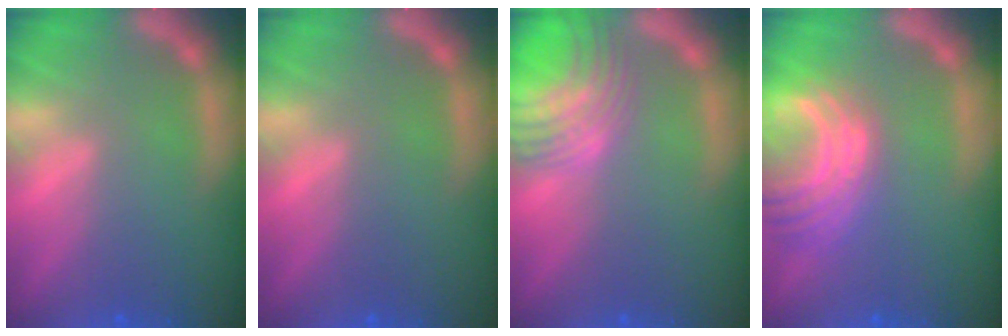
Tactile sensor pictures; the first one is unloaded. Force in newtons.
{"total": 0.0}
{"total": 8.5}
{"total": 7.6}